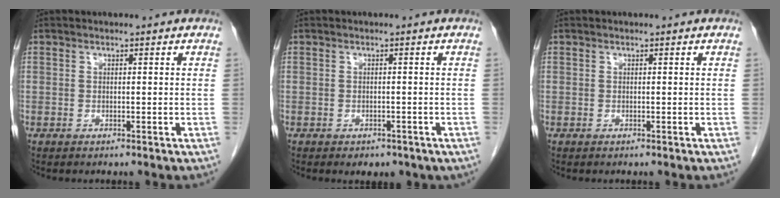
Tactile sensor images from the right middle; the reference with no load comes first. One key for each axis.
{"total": 2.6, "fx": -1.7, "fy": 1.6, "fz": 1.1, "tx": -0.013, "ty": -0.001, "tz": -0.013}
{"total": 0.0}